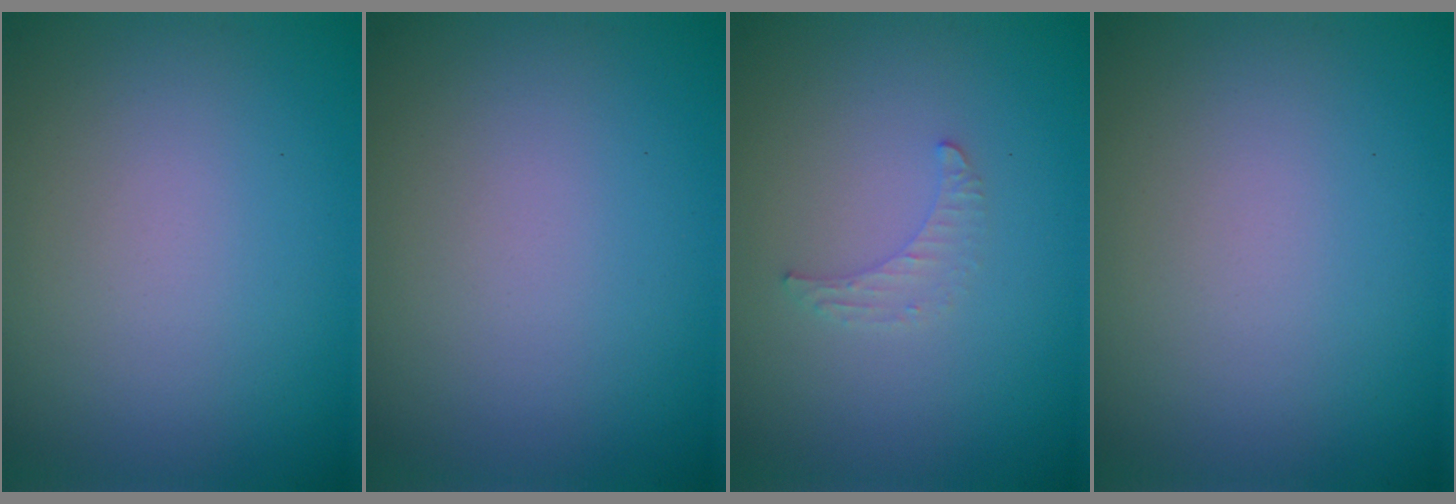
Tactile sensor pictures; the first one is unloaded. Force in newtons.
{"total": 0.0}
{"total": 1.1, "press": 1.1, "slide": 0.3}
{"total": 0.0}